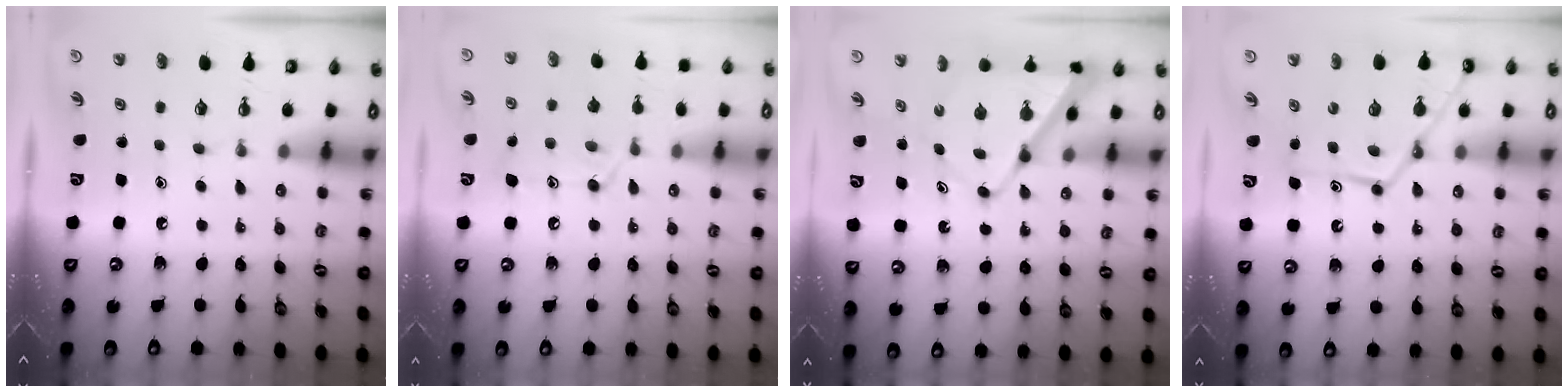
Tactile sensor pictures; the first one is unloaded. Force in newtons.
{"total": 13.5, "press": 13.4, "slide": 1.1}
{"total": 9.0, "press": 8.9, "slide": 0.8}
{"total": 15.3, "press": 15.2, "slide": 1.4}